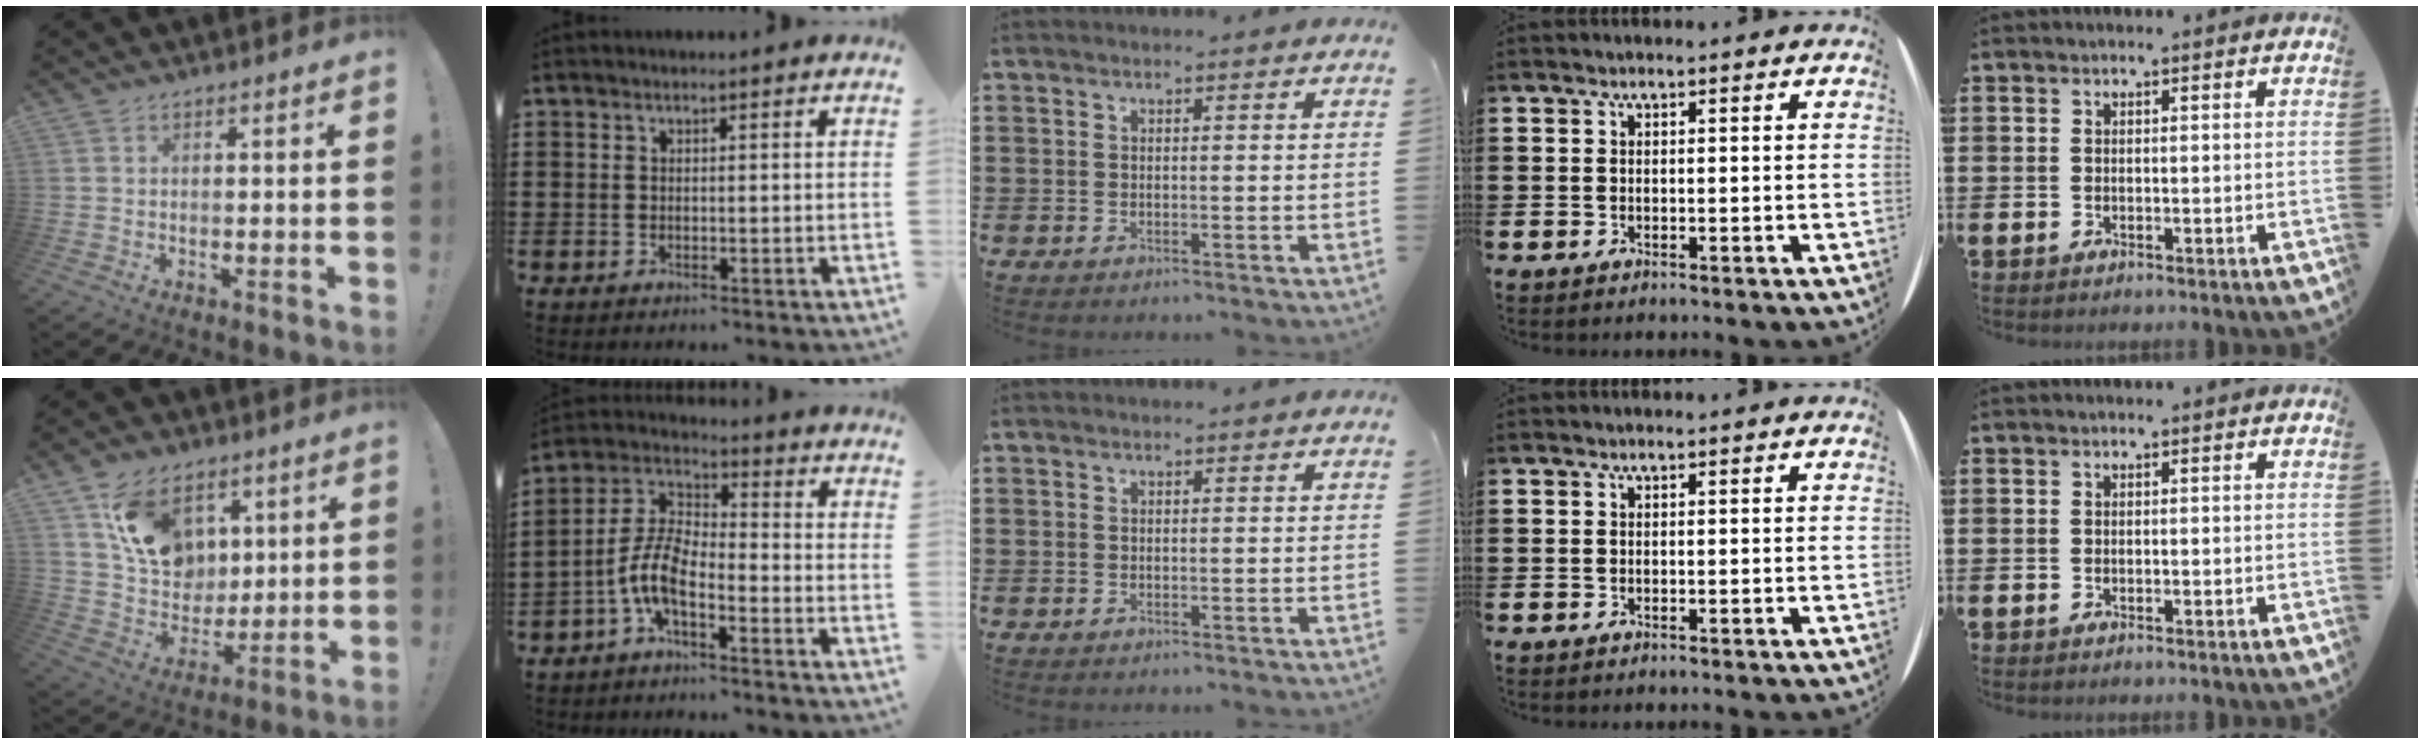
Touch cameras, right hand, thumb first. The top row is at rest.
{"thumb": {"total": 15.6, "force": [7.5, 11.2, 7.8], "torque": [-0.125, -0.029, 0.149]}, "index": {"total": 7.7, "force": [-4.0, 2.8, 5.9], "torque": [-0.154, -0.015, -0.087]}}